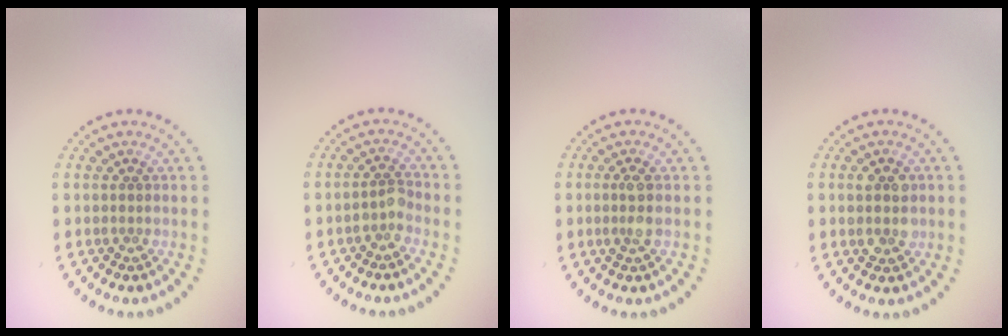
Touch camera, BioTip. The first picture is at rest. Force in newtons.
{"total": 1.5, "press": 1.3, "slide": 0.8}
{"total": 1.5, "press": 1.5, "slide": 0.5}
{"total": 2.5, "press": 2.5, "slide": 0.3}